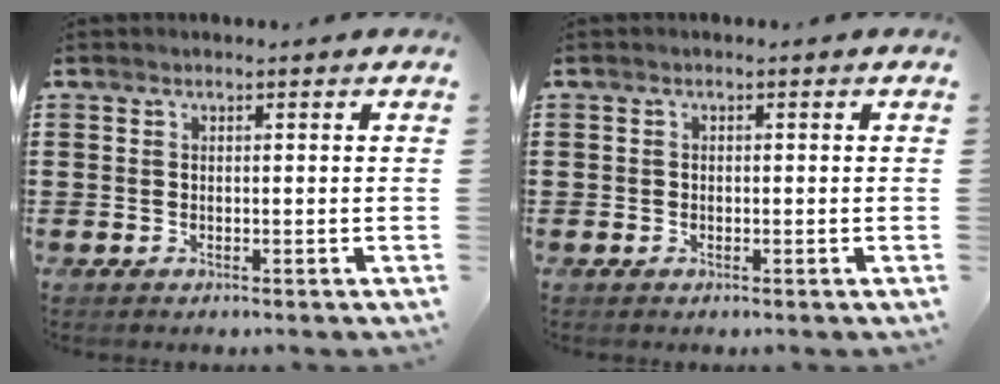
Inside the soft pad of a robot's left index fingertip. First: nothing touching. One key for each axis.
{"total": 0.7, "fx": -0.4, "fy": 0.5, "fz": 0.1, "tx": -0.004, "ty": 0.001, "tz": -0.009}